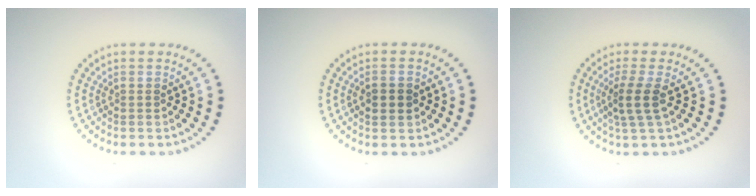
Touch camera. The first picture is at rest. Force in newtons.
{"total": 2.4, "press": 2.4, "slide": 0.1}
{"total": 2.5, "press": 2.0, "slide": 1.6}